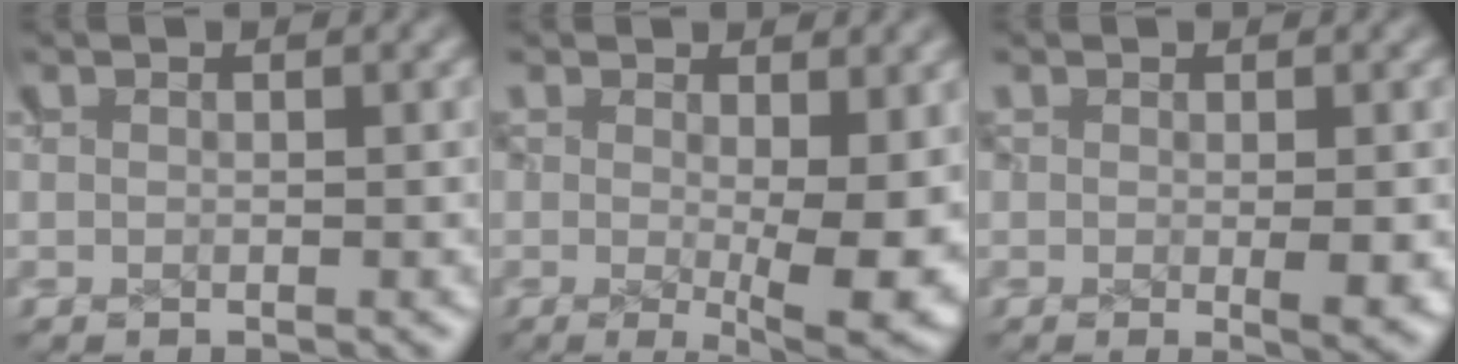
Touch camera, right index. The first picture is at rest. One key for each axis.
{"total": 5.2, "fx": -0.8, "fy": 1.6, "fz": 4.9, "tx": -0.049, "ty": -0.024, "tz": 0.003}
{"total": 1.4, "fx": 0.0, "fy": 0.3, "fz": 1.4, "tx": -0.016, "ty": -0.007, "tz": 0.006}